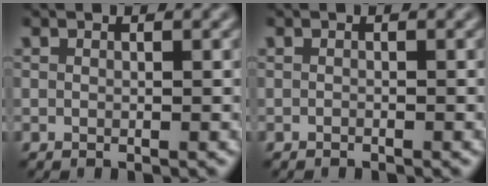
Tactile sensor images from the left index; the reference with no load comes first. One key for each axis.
{"total": 0.7, "fx": -0.7, "fy": -0.2, "fz": -0.2, "tx": 0.007, "ty": -0.001, "tz": -0.010}